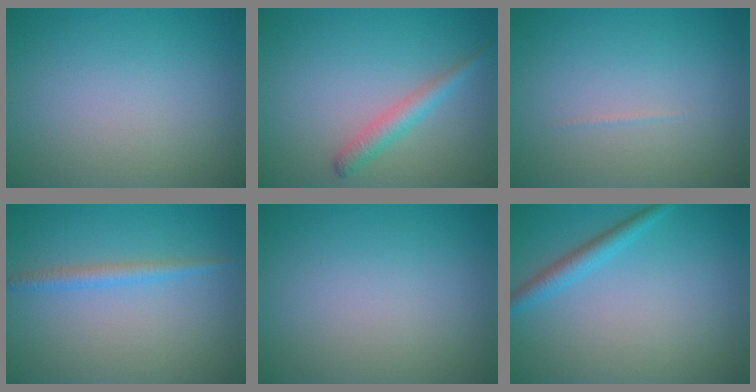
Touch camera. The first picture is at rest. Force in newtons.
{"total": 2.3, "press": 2.3, "slide": 0.1}
{"total": 0.6, "press": 0.6, "slide": 0.2}
{"total": 1.7, "press": 1.7, "slide": 0.1}
{"total": 0.0}
{"total": 2.2, "press": 2.2, "slide": 0.1}